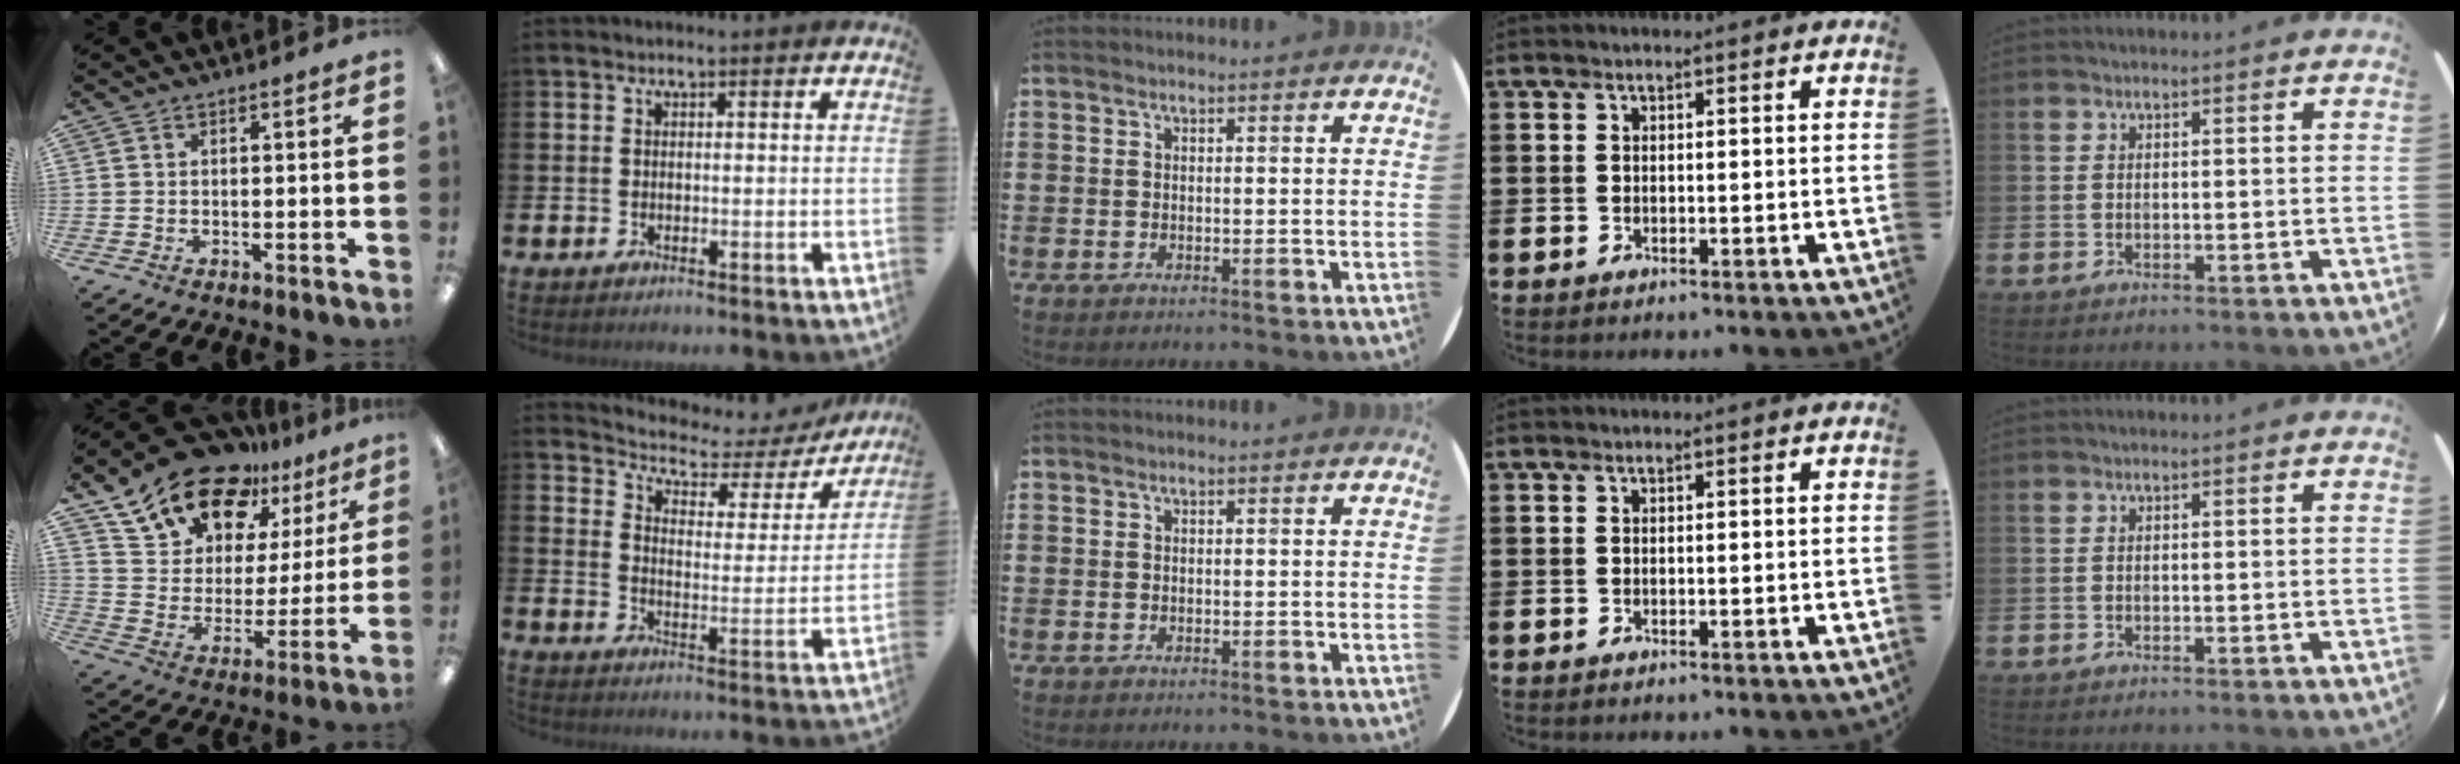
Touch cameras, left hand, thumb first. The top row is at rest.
{"thumb": {"total": 17.9, "force": [13.8, 9.1, 6.7], "torque": [-0.137, -0.089, 0.252]}, "index": {"total": 4.3, "force": [3.8, 1.8, 0.9], "torque": [-0.047, -0.030, 0.055]}}